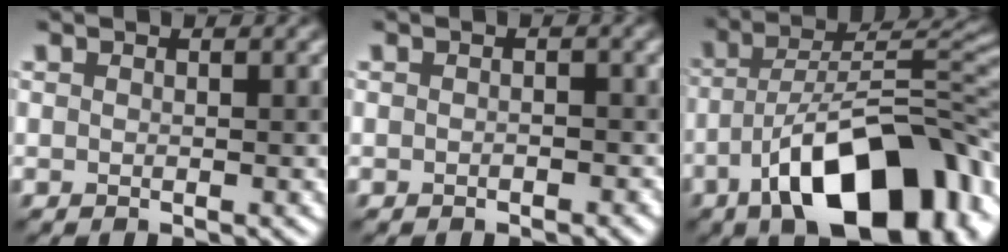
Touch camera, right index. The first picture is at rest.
{"total": 0.8, "force": [-0.3, 0.6, 0.4], "torque": [-0.004, -0.003, -0.004]}
{"total": 14.2, "force": [-6.5, 6.3, 10.9], "torque": [-0.150, -0.001, -0.105]}